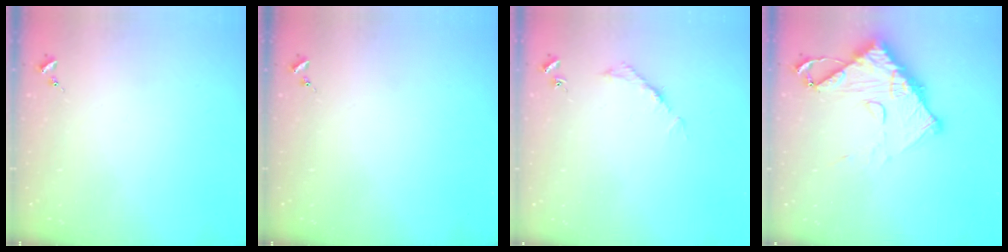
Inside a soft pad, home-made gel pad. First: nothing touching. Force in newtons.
{"total": 0.0}
{"total": 4.1, "press": 4.1, "slide": 0.3}
{"total": 14.0, "press": 13.9, "slide": 1.3}